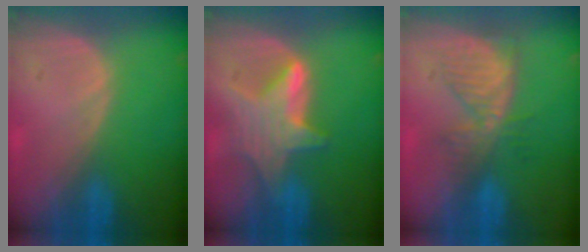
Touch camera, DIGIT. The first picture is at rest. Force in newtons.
{"total": 6.6, "press": 6.6, "slide": 0.2}
{"total": 5.8, "press": 5.8, "slide": 0.2}